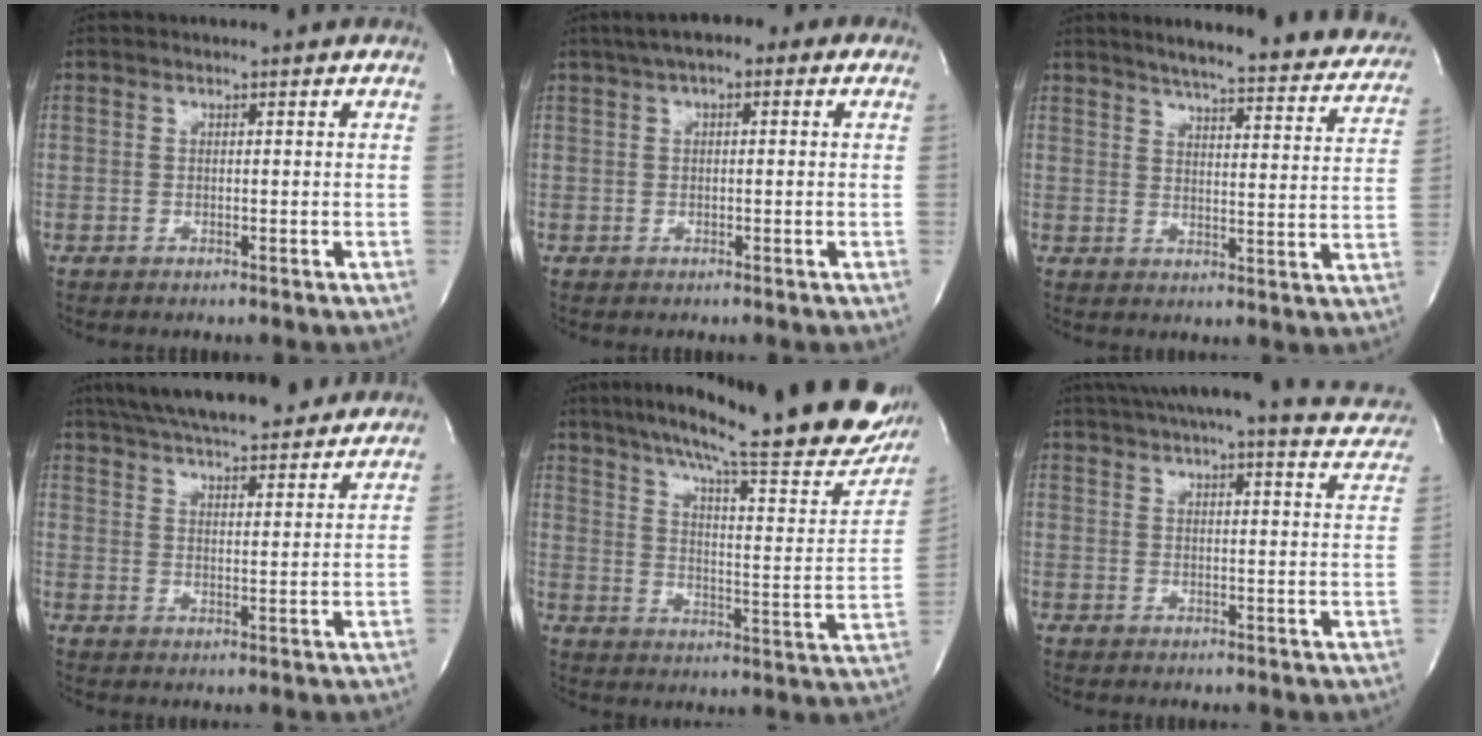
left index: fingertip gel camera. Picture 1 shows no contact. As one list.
[{"total": 5.8, "force": [2.7, 2.3, 4.6], "torque": [-0.079, 0.027, 0.034]}, {"total": 22.9, "force": [20.4, 3.5, 9.9], "torque": [-0.133, -0.045, 0.234]}, {"total": 22.2, "force": [19.5, 4.2, 9.8], "torque": [-0.173, 0.030, 0.272]}, {"total": 30.5, "force": [24.2, 4.1, 18.0], "torque": [-0.263, -0.044, 0.312]}, {"total": 18.7, "force": [17.2, 1.5, 7.2], "torque": [-0.098, -0.034, 0.203]}]